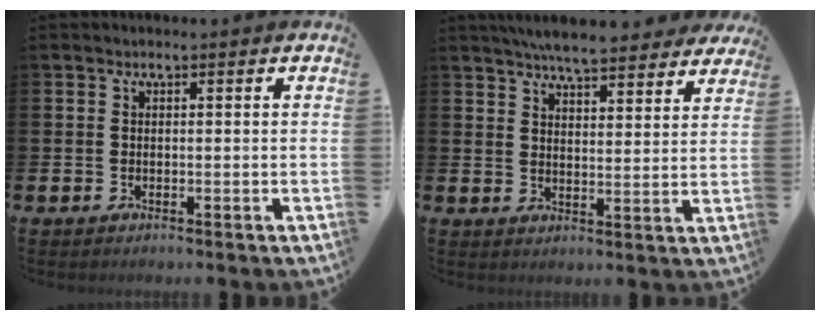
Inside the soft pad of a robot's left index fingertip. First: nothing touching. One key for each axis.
{"total": 6.5, "fx": 6.2, "fy": 0.8, "fz": 1.5, "tx": -0.031, "ty": -0.037, "tz": 0.109}